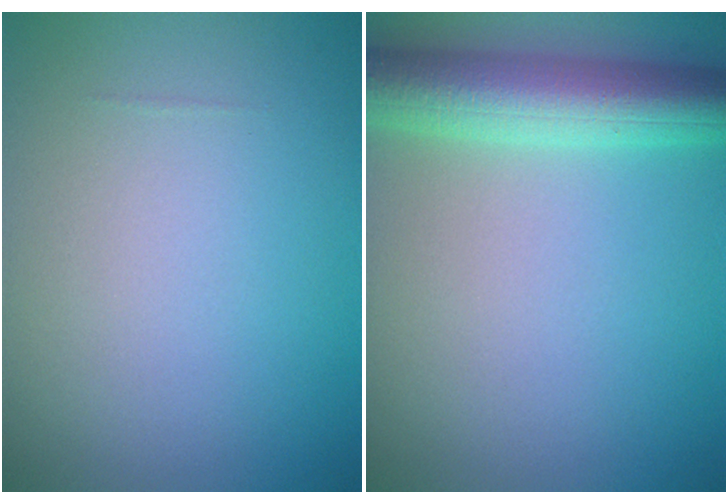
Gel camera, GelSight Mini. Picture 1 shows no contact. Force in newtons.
{"total": 6.6, "press": 6.6, "slide": 0.1}